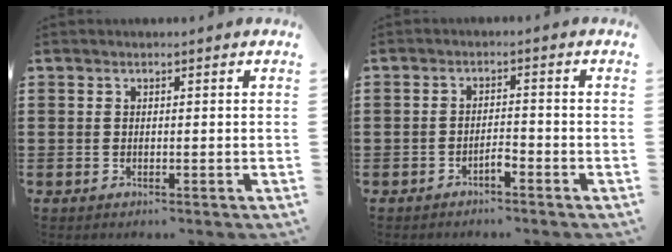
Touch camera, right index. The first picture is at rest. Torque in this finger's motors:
{"motor_torque": [0.67, 0.65, 0.06, 0.03]}